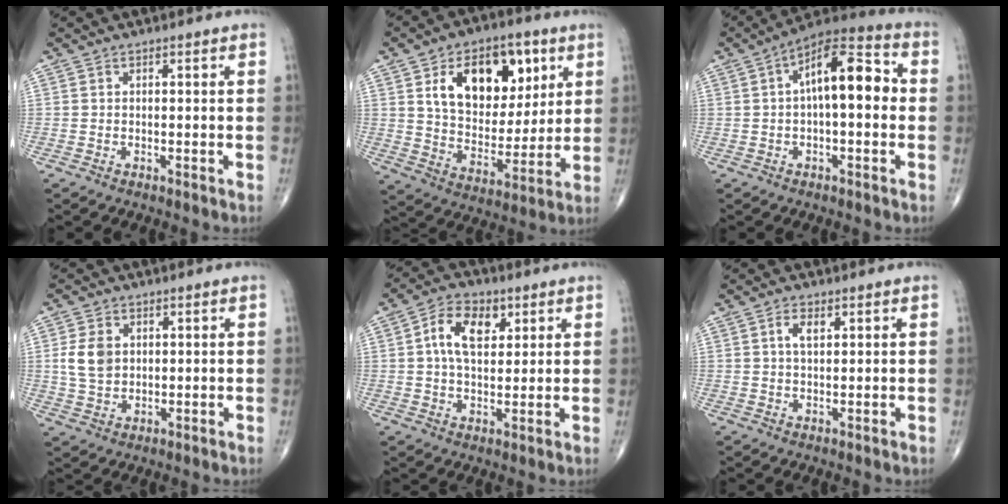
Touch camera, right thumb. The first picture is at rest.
{"total": 19.4, "force": [7.3, 12.0, 13.4], "torque": [-0.156, -0.023, 0.125]}
{"total": 13.0, "force": [1.1, 5.5, 11.7], "torque": [-0.168, 0.038, 0.006]}
{"total": 6.1, "force": [1.1, 4.5, 4.0], "torque": [-0.067, -0.004, 0.025]}
{"total": 9.2, "force": [2.8, 5.6, 6.7], "torque": [-0.102, 0.001, 0.044]}
{"total": 2.9, "force": [1.2, 1.4, 2.3], "torque": [-0.043, 0.000, 0.021]}